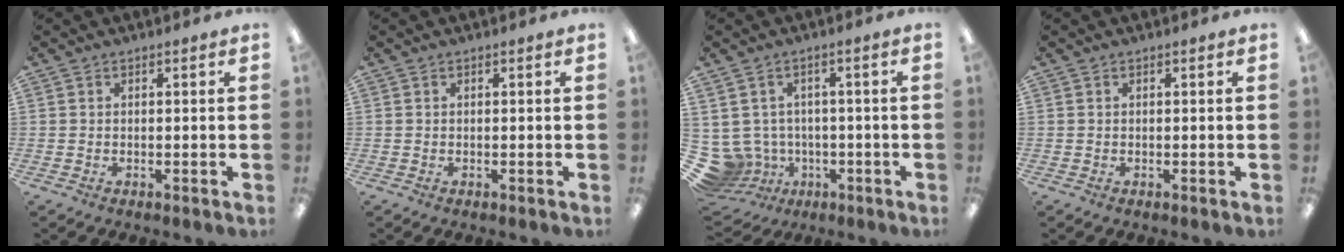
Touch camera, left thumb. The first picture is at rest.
{"total": 0.0}
{"total": 8.9, "force": [-1.9, 8.1, 3.0], "torque": [-0.120, -0.001, -0.028]}
{"total": 0.0}